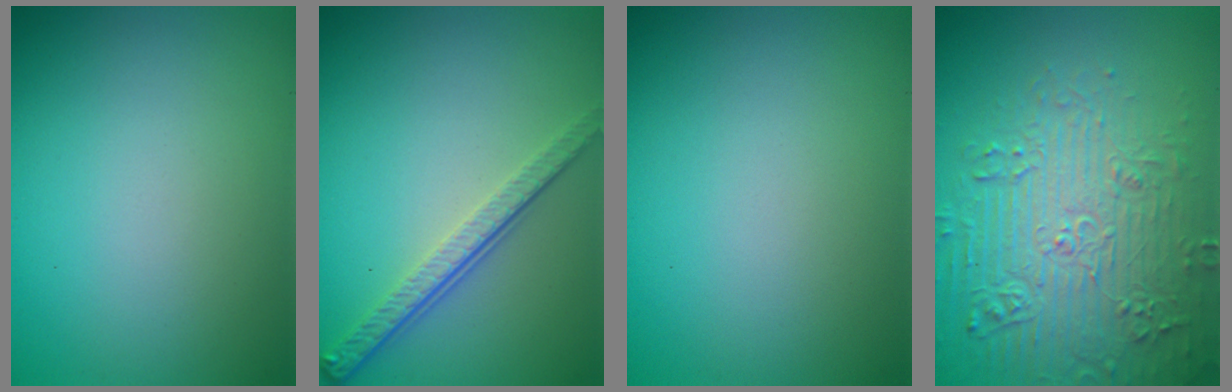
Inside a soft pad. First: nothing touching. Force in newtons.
{"total": 3.9, "press": 2.8, "slide": 2.7}
{"total": 0.0}
{"total": 7.5, "press": 7.3, "slide": 1.7}